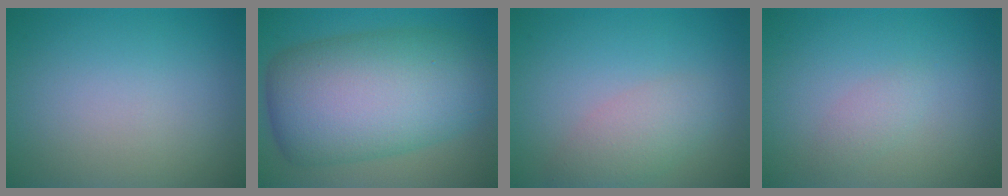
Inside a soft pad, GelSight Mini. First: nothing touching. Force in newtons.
{"total": 13.0, "press": 13.0, "slide": 0.2}
{"total": 2.9, "press": 2.9, "slide": 0.2}
{"total": 1.1, "press": 1.1, "slide": 0.0}